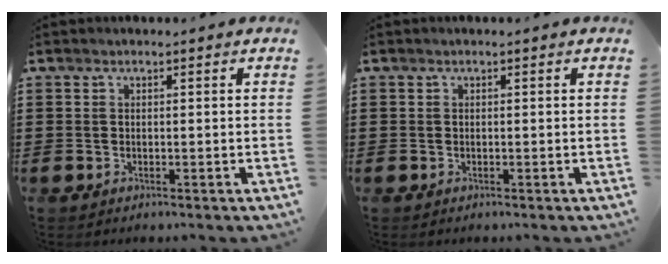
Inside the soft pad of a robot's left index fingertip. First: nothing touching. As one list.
[{"total": 0.0}]